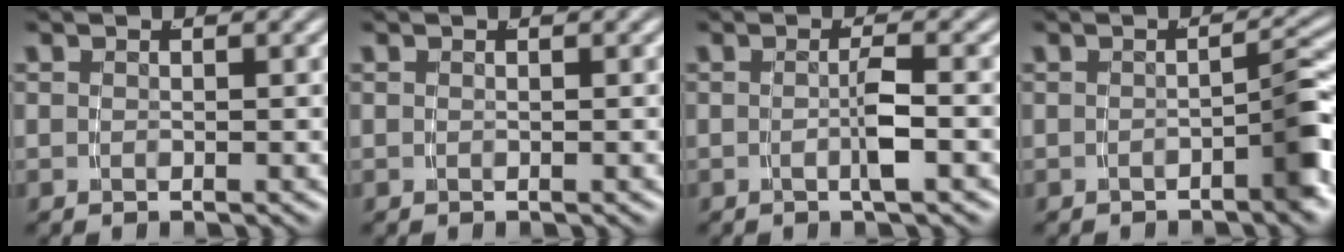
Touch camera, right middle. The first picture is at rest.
{"total": 0.0}
{"total": 2.0, "force": [-0.7, -0.8, 1.7], "torque": [-0.020, -0.001, -0.010]}
{"total": 2.7, "force": [-1.4, 0.1, 2.3], "torque": [-0.027, 0.007, -0.026]}